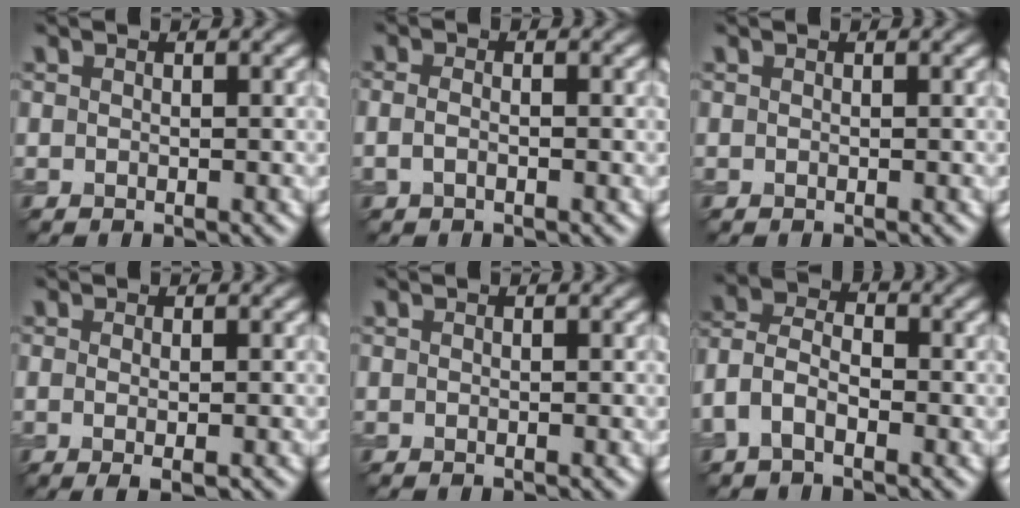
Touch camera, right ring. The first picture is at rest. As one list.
[{"total": 1.2, "force": [-0.4, 0.5, 1.0], "torque": [-0.025, -0.002, -0.012]}, {"total": 0.0}, {"total": 1.6, "force": [-0.3, 0.3, 1.5], "torque": [-0.027, -0.006, -0.005]}, {"total": 0.0}, {"total": 3.9, "force": [-2.0, 2.2, 2.6], "torque": [-0.059, 0.010, -0.052]}]